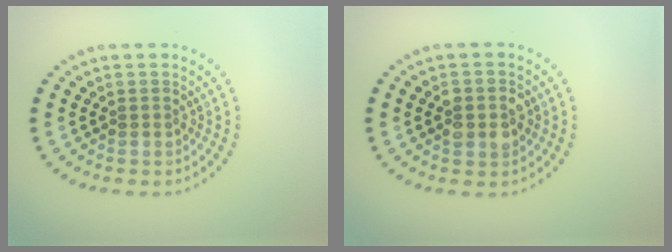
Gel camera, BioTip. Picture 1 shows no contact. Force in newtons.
{"total": 2.9, "press": 2.9, "slide": 0.3}